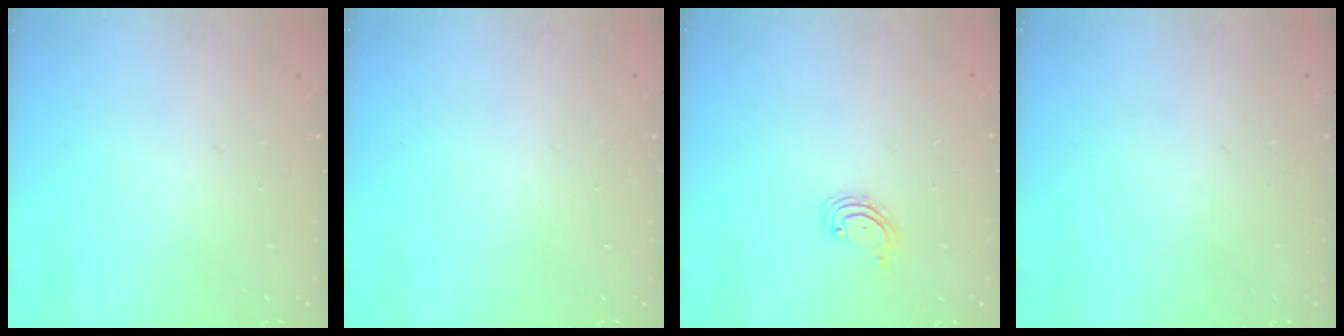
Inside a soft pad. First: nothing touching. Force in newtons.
{"total": 0.0}
{"total": 2.3, "press": 2.3, "slide": 0.5}
{"total": 0.0}